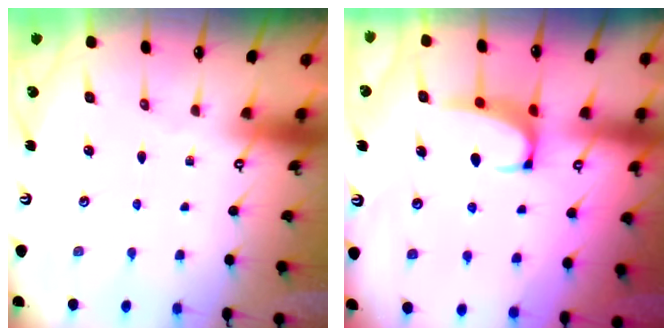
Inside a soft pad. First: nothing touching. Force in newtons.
{"total": 2.9, "press": 2.8, "slide": 0.7}